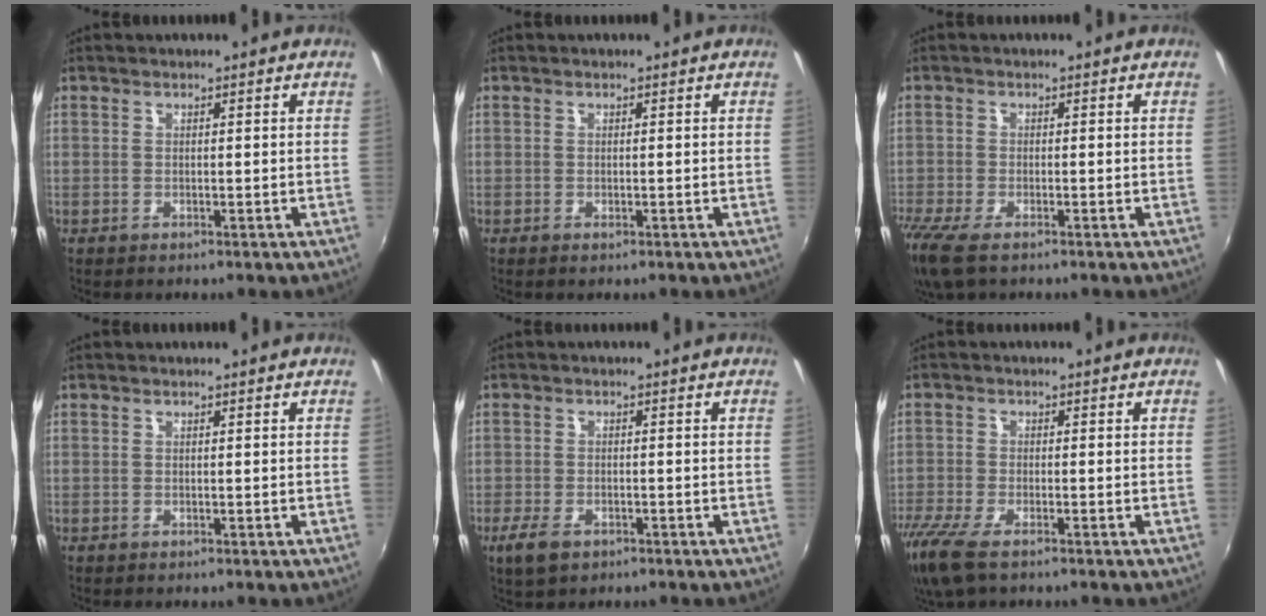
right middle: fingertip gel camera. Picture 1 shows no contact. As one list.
[{"total": 0.0}, {"total": 8.2, "force": [-5.6, 2.5, 5.4], "torque": [-0.131, -0.038, -0.109]}, {"total": 0.0}, {"total": 4.8, "force": [-2.8, 2.4, 3.1], "torque": [-0.078, -0.010, -0.050]}, {"total": 9.1, "force": [-6.2, 2.7, 6.0], "torque": [-0.145, -0.038, -0.122]}]